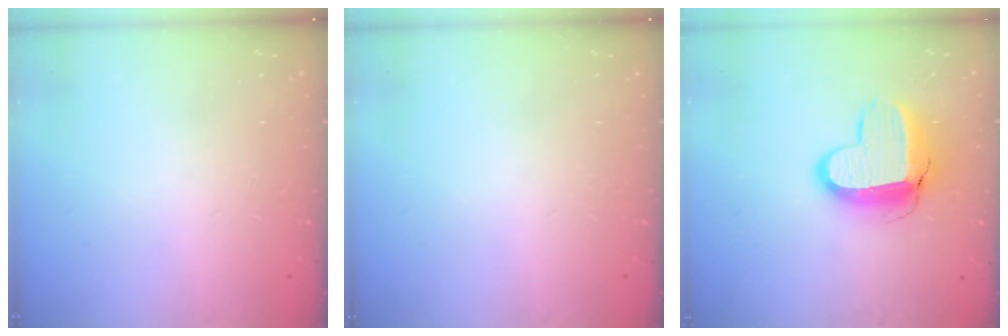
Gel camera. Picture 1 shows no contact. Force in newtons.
{"total": 0.0}
{"total": 12.8, "press": 12.8, "slide": 1.0}